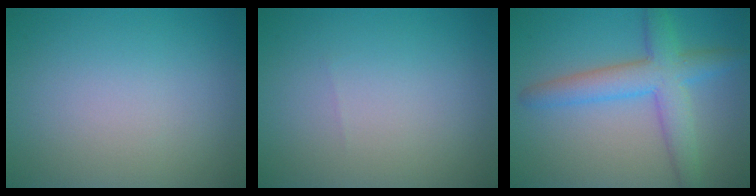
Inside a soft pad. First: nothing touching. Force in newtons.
{"total": 0.0}
{"total": 5.4, "press": 5.3, "slide": 0.3}